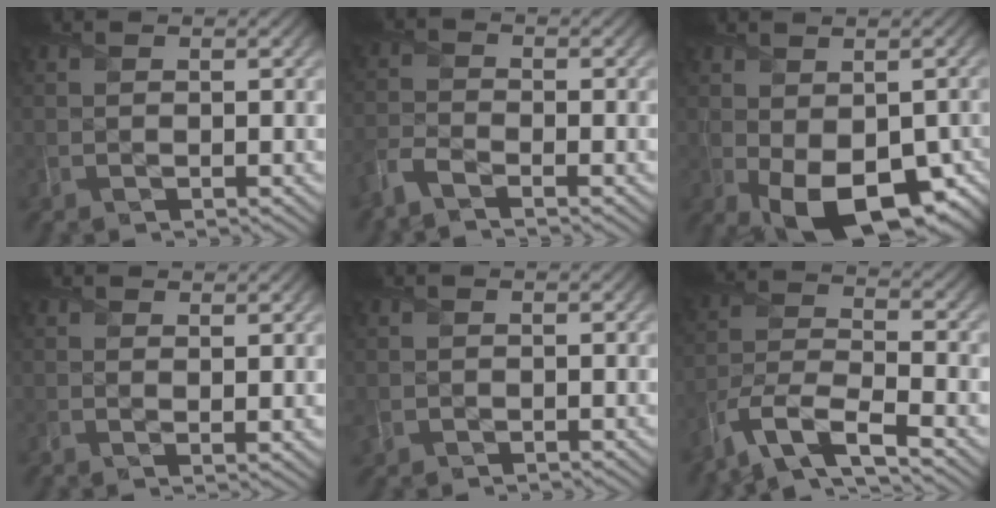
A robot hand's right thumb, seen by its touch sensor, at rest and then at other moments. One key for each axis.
{"total": 3.6, "fx": -2.9, "fy": 1.0, "fz": 2.0, "tx": -0.052, "ty": -0.012, "tz": -0.075}
{"total": 12.1, "fx": -4.1, "fy": 6.8, "fz": 9.1, "tx": -0.143, "ty": -0.044, "tz": -0.044}
{"total": 1.8, "fx": 1.3, "fy": 0.5, "fz": 1.2, "tx": -0.021, "ty": -0.008, "tz": 0.026}
{"total": 1.6, "fx": -0.2, "fy": 1.5, "fz": 0.5, "tx": -0.018, "ty": -0.008, "tz": -0.007}
{"total": 9.4, "fx": -6.8, "fy": 2.6, "fz": 5.8, "tx": -0.127, "ty": -0.013, "tz": -0.144}